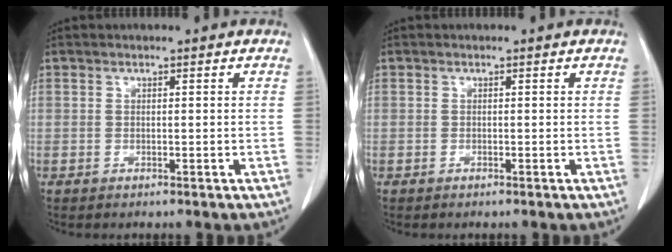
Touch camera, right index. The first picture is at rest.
{"total": 0.0}